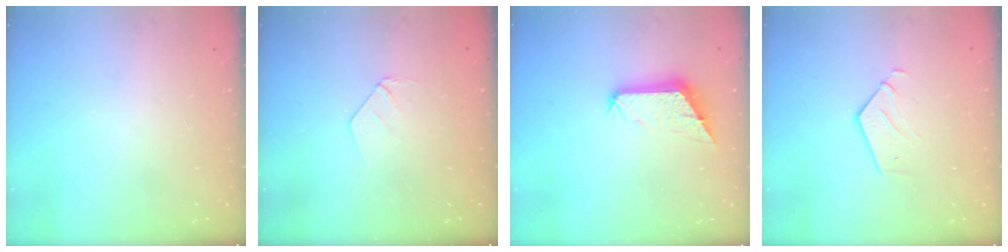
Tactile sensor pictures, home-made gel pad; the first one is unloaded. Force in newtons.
{"total": 3.4, "press": 3.4, "slide": 0.2}
{"total": 10.9, "press": 10.9, "slide": 0.3}
{"total": 3.3, "press": 3.3, "slide": 0.2}